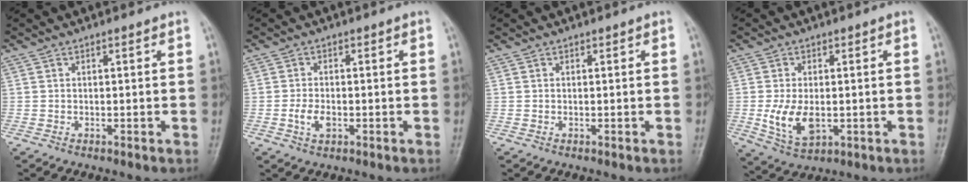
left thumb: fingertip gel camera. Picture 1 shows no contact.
{"total": 3.4, "force": [-1.0, 2.1, 2.5], "torque": [-0.046, 0.006, -0.020]}
{"total": 0.0}
{"total": 8.0, "force": [-1.1, 4.8, 6.3], "torque": [-0.111, -0.008, -0.012]}